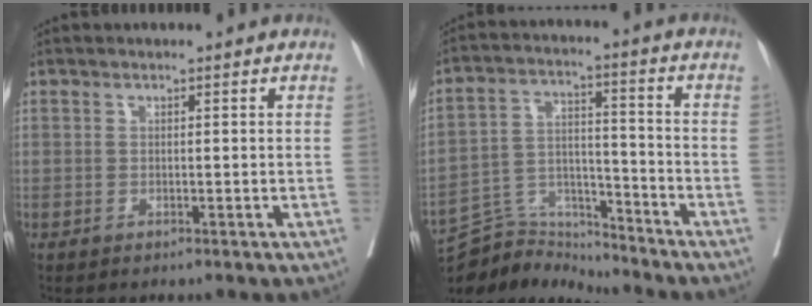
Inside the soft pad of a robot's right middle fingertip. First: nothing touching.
{"total": 9.1, "force": [-9.0, 1.0, -0.4], "torque": [0.009, 0.036, -0.166]}